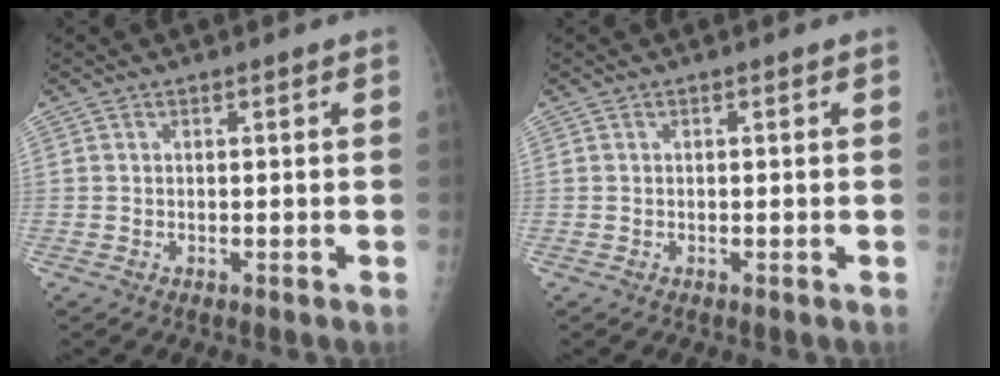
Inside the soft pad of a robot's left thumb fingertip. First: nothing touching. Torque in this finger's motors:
{"motor_torque": [0.00, 0.01, 0.00, 0.00, 0.00]}